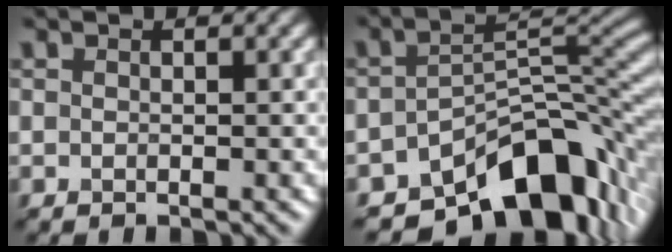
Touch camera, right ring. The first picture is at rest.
{"total": 10.8, "force": [-6.9, 4.9, 6.7], "torque": [-0.078, -0.006, -0.120]}